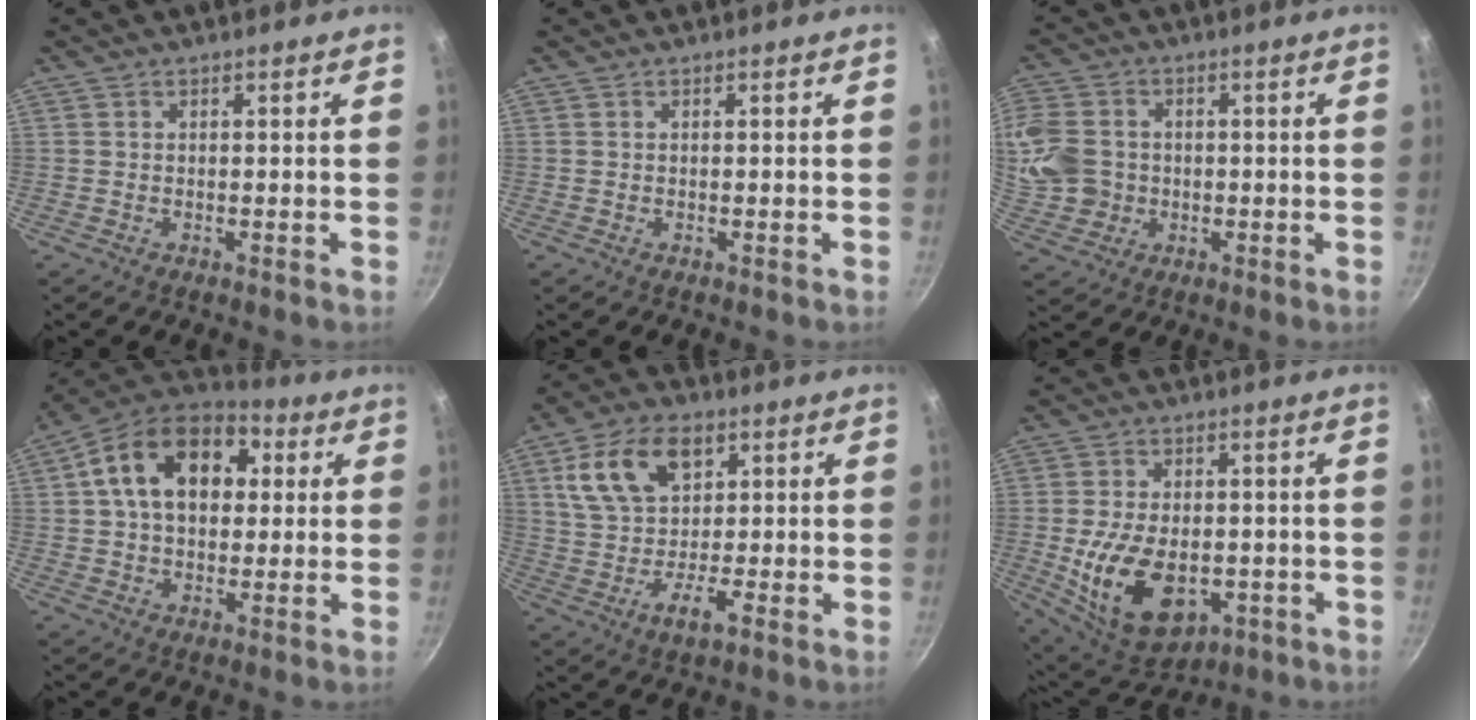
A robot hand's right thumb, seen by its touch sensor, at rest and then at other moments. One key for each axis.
{"total": 0.0}
{"total": 13.1, "fx": 0.4, "fy": 11.5, "fz": 6.4, "tx": -0.141, "ty": 0.009, "tz": 0.007}
{"total": 18.4, "fx": 4.0, "fy": 12.6, "fz": 12.8, "tx": -0.187, "ty": 0.026, "tz": 0.047}
{"total": 13.7, "fx": 3.8, "fy": 9.0, "fz": 9.6, "tx": -0.147, "ty": 0.011, "tz": 0.059}
{"total": 16.2, "fx": -3.4, "fy": 10.3, "fz": 12.1, "tx": -0.196, "ty": 0.001, "tz": -0.036}